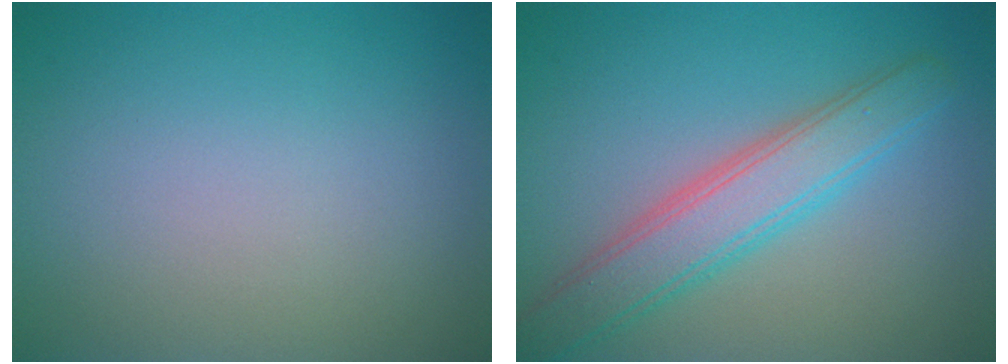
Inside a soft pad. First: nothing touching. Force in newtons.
{"total": 5.0, "press": 5.0, "slide": 0.2}